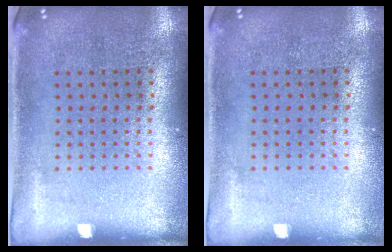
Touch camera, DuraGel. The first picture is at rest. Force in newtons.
{"total": 0.0}